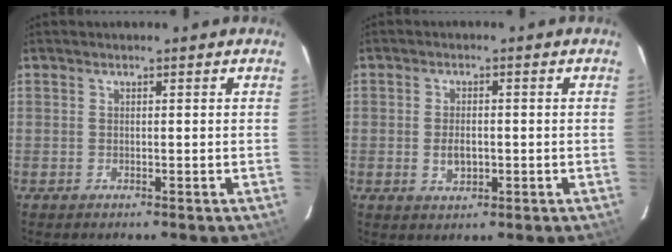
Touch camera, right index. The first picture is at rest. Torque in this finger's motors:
{"motor_torque": [0.11, -0.01, 0.20, 0.00]}